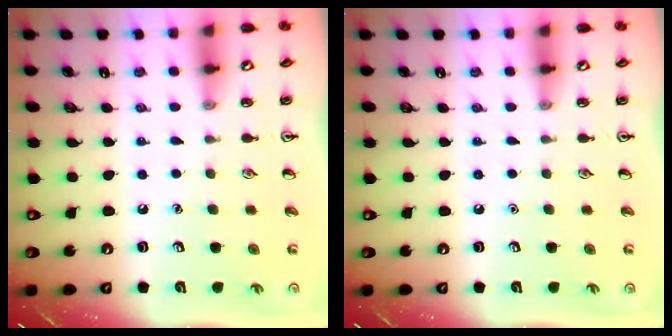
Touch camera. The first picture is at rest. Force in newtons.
{"total": 0.0}